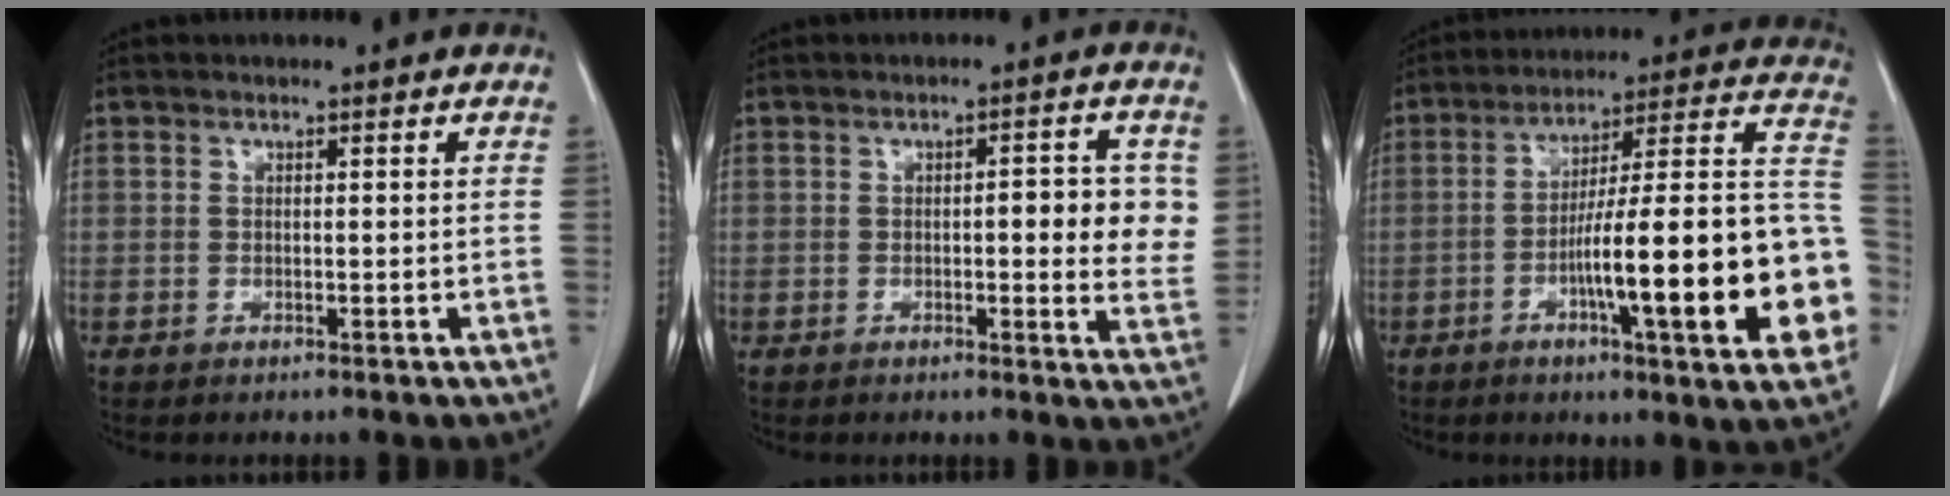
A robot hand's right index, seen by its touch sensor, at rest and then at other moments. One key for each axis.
{"total": 6.8, "fx": 0.7, "fy": 1.8, "fz": 6.5, "tx": -0.071, "ty": 0.001, "tz": 0.004}
{"total": 23.8, "fx": -6.6, "fy": 2.3, "fz": 22.8, "tx": -0.250, "ty": 0.019, "tz": -0.093}